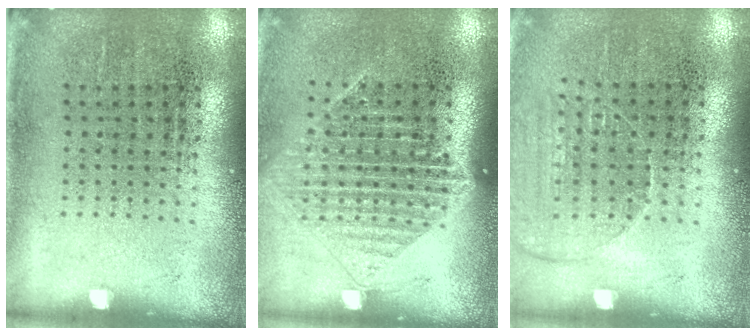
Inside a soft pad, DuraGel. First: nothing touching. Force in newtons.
{"total": 1.4, "press": 1.3, "slide": 0.7}
{"total": 1.2, "press": 1.2, "slide": 0.1}